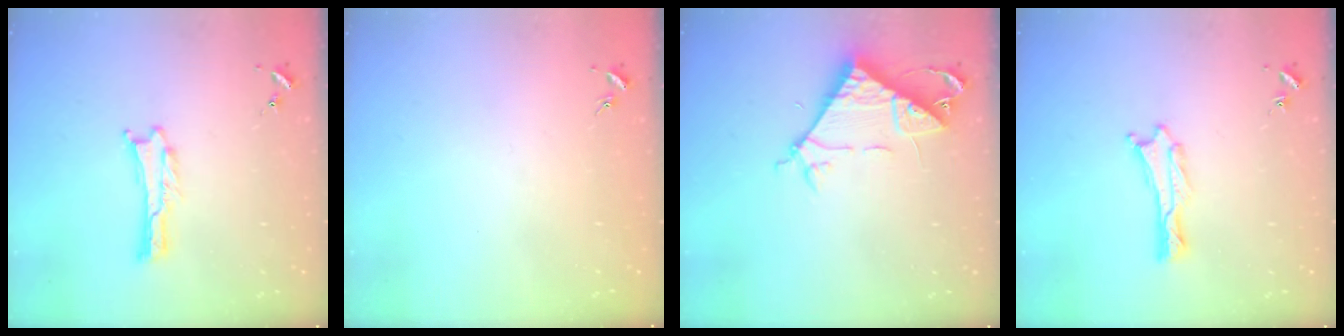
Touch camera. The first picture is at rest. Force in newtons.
{"total": 0.0}
{"total": 8.4, "press": 8.3, "slide": 0.7}
{"total": 0.0}